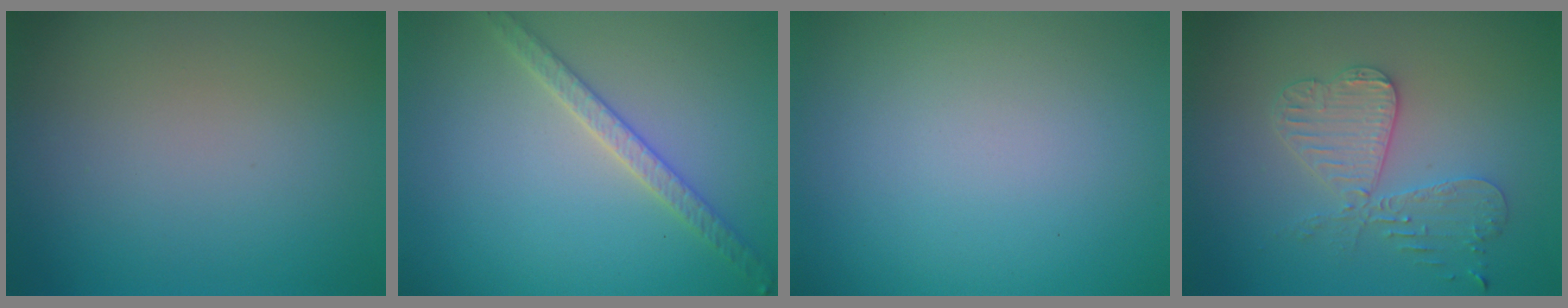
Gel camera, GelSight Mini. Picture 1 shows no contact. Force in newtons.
{"total": 2.9, "press": 2.8, "slide": 0.6}
{"total": 0.0}
{"total": 4.2, "press": 3.7, "slide": 2.0}